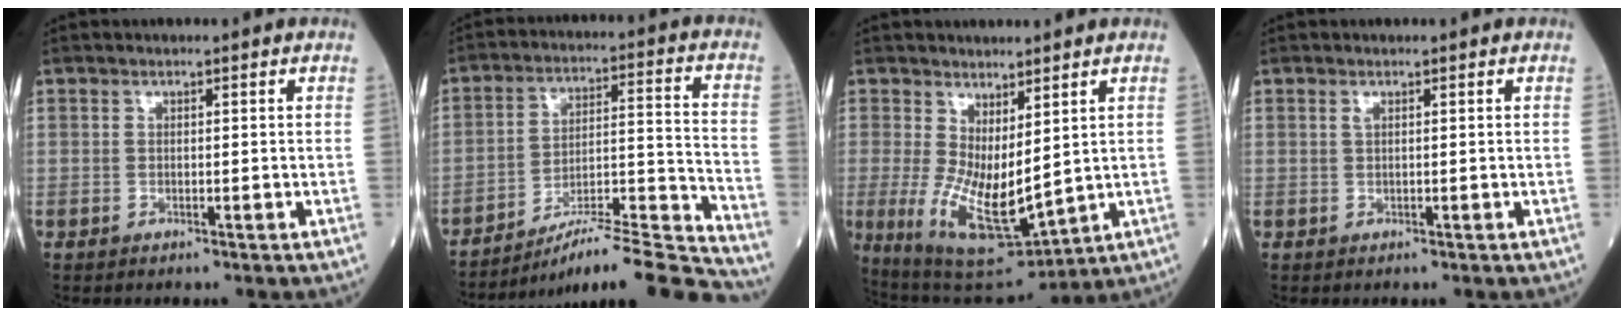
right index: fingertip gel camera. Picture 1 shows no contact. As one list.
[{"total": 16.7, "force": [-15.5, -0.9, 6.2], "torque": [-0.088, 0.024, -0.245]}, {"total": 12.3, "force": [0.0, 4.1, 11.6], "torque": [-0.218, -0.024, 0.026]}, {"total": 0.5, "force": [0.3, 0.0, 0.4], "torque": [-0.014, -0.001, 0.007]}]